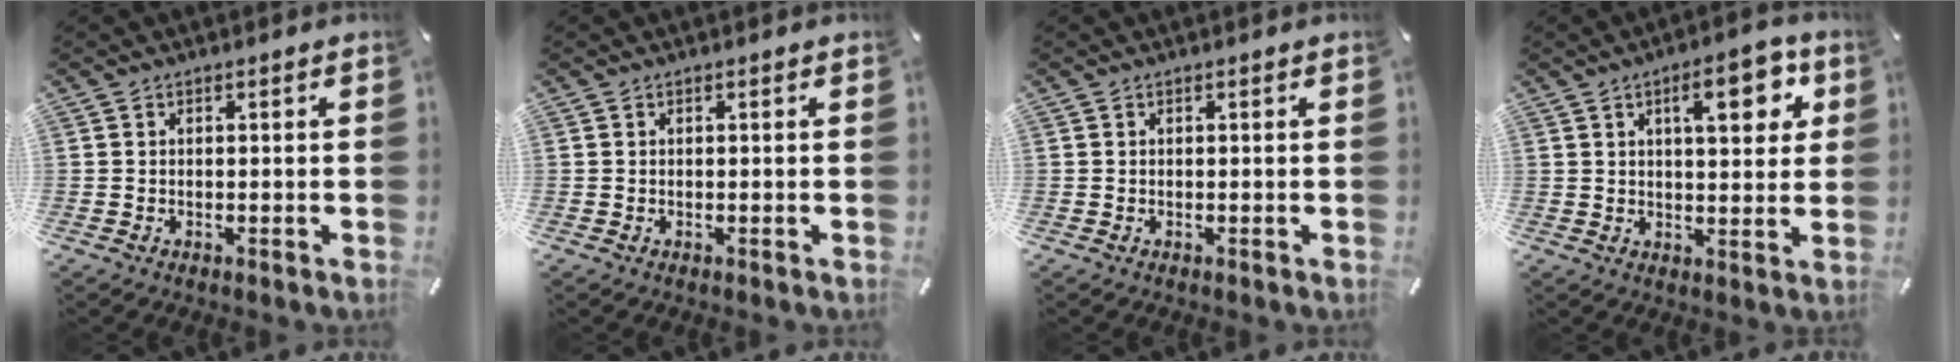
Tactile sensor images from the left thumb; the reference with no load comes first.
{"total": 0.0}
{"total": 0.0}
{"total": 10.4, "force": [4.3, 4.1, 8.6], "torque": [-0.116, -0.011, 0.063]}